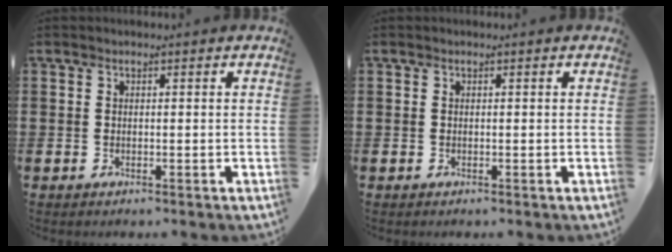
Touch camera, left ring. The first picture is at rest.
{"total": 0.0}